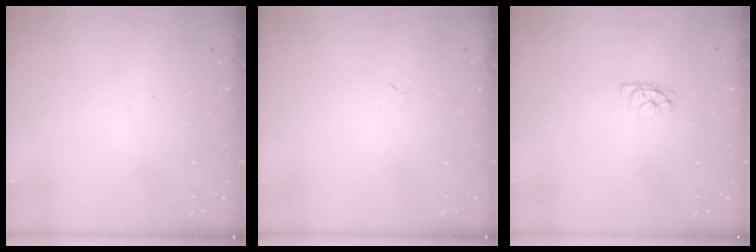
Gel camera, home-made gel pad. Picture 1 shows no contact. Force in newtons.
{"total": 2.6, "press": 2.6, "slide": 0.4}
{"total": 3.9, "press": 3.9, "slide": 0.3}